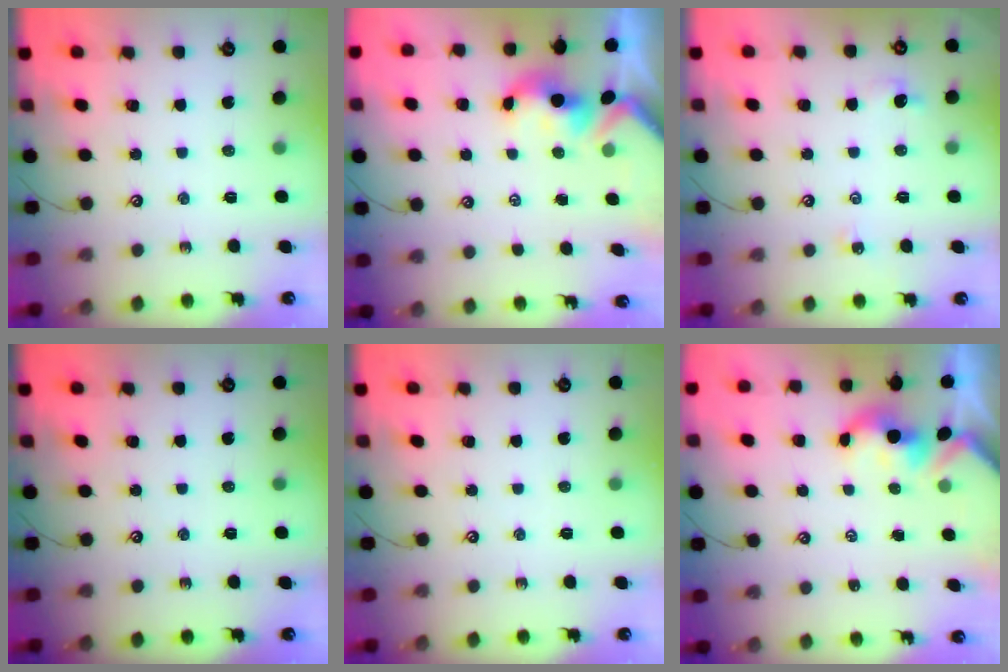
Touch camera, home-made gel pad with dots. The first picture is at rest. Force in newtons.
{"total": 1.6, "press": 1.5, "slide": 0.7}
{"total": 1.7, "press": 1.6, "slide": 0.5}
{"total": 0.0}
{"total": 0.0}
{"total": 1.7, "press": 1.7, "slide": 0.2}